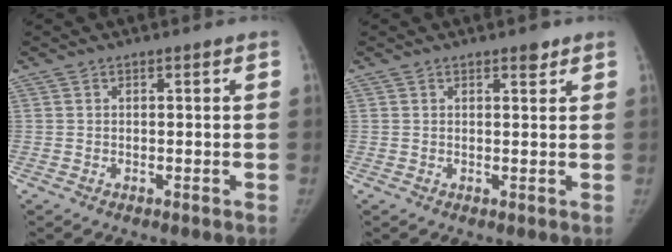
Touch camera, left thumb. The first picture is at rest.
{"total": 1.7, "force": [1.3, 0.7, 1.0], "torque": [-0.006, -0.007, 0.016]}